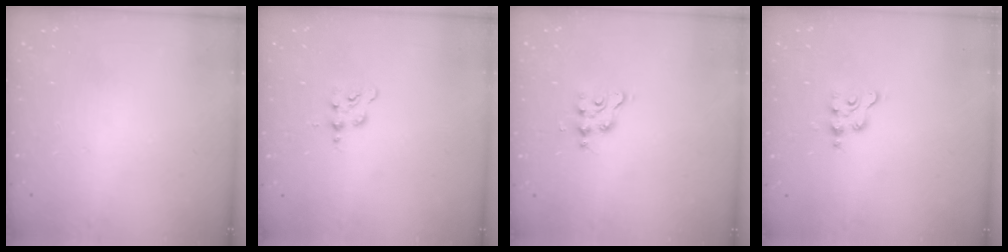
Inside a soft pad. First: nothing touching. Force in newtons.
{"total": 3.7, "press": 3.7, "slide": 0.5}
{"total": 2.7, "press": 2.6, "slide": 0.3}
{"total": 3.8, "press": 3.7, "slide": 0.6}